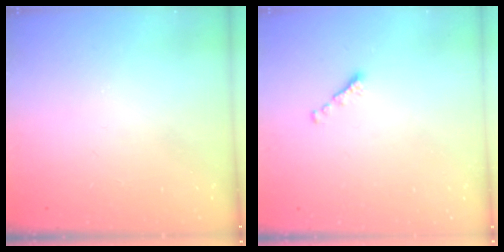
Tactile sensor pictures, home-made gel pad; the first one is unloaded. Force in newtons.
{"total": 1.5, "press": 1.4, "slide": 0.5}